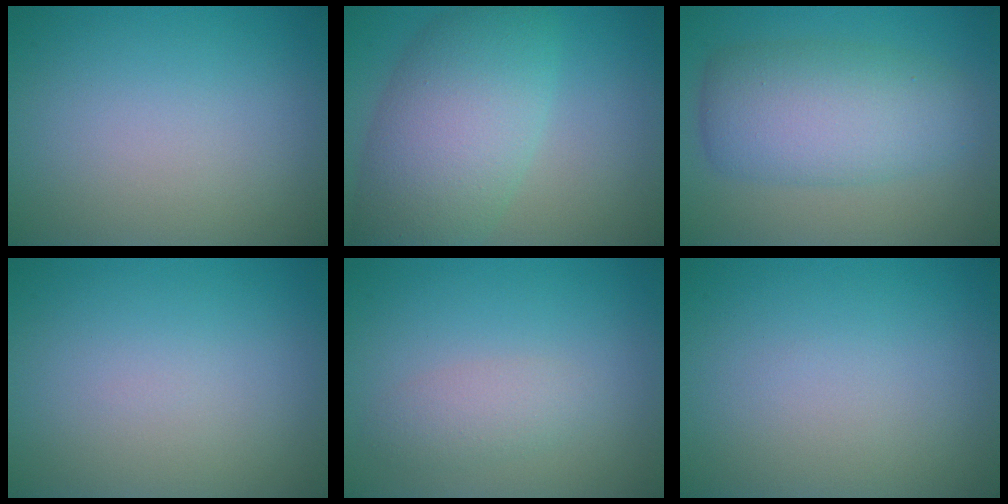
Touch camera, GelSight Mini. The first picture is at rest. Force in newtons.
{"total": 8.7, "press": 8.7, "slide": 0.3}
{"total": 7.0, "press": 7.0, "slide": 0.1}
{"total": 0.0}
{"total": 2.0, "press": 2.0, "slide": 0.1}
{"total": 0.0}